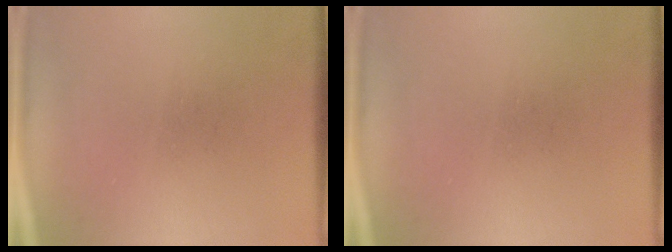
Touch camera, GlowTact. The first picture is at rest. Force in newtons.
{"total": 0.0}